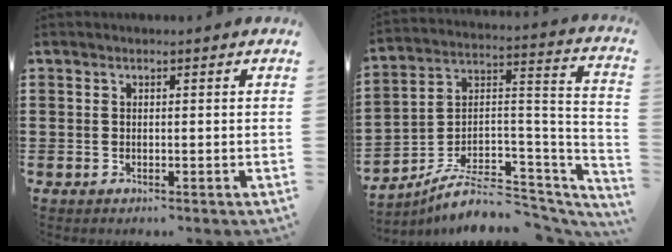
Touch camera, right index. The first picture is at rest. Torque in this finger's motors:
{"motor_torque": [-1.30, 0.83, 0.07, -0.04]}